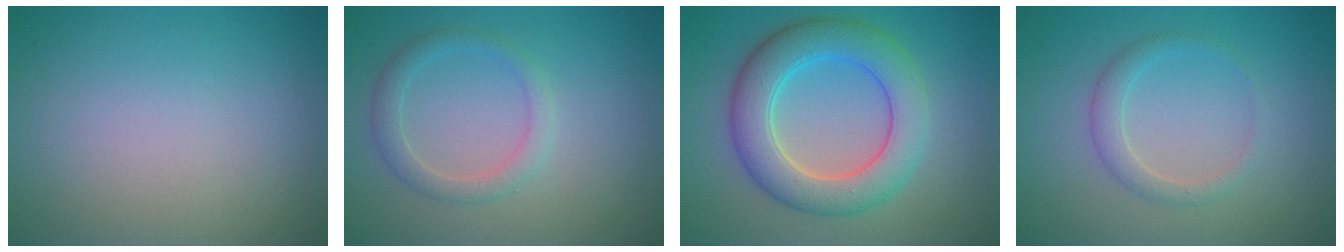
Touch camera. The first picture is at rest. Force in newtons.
{"total": 2.3, "press": 2.3, "slide": 0.1}
{"total": 6.9, "press": 6.9, "slide": 0.1}
{"total": 1.9, "press": 1.9, "slide": 0.0}